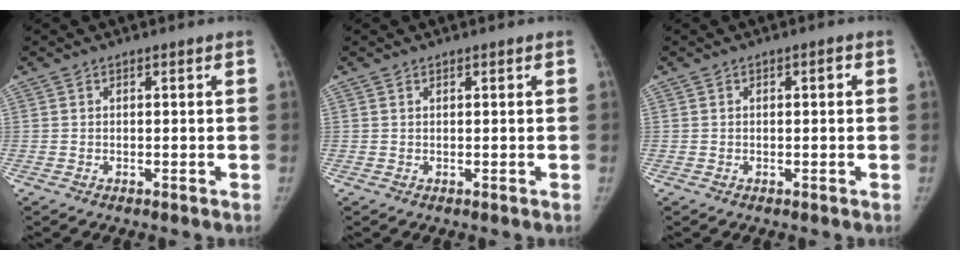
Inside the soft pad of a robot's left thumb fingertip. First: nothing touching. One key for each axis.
{"total": 0.0}
{"total": 1.4, "fx": 0.2, "fy": 0.6, "fz": 1.3, "tx": -0.020, "ty": 0.009, "tz": 0.002}